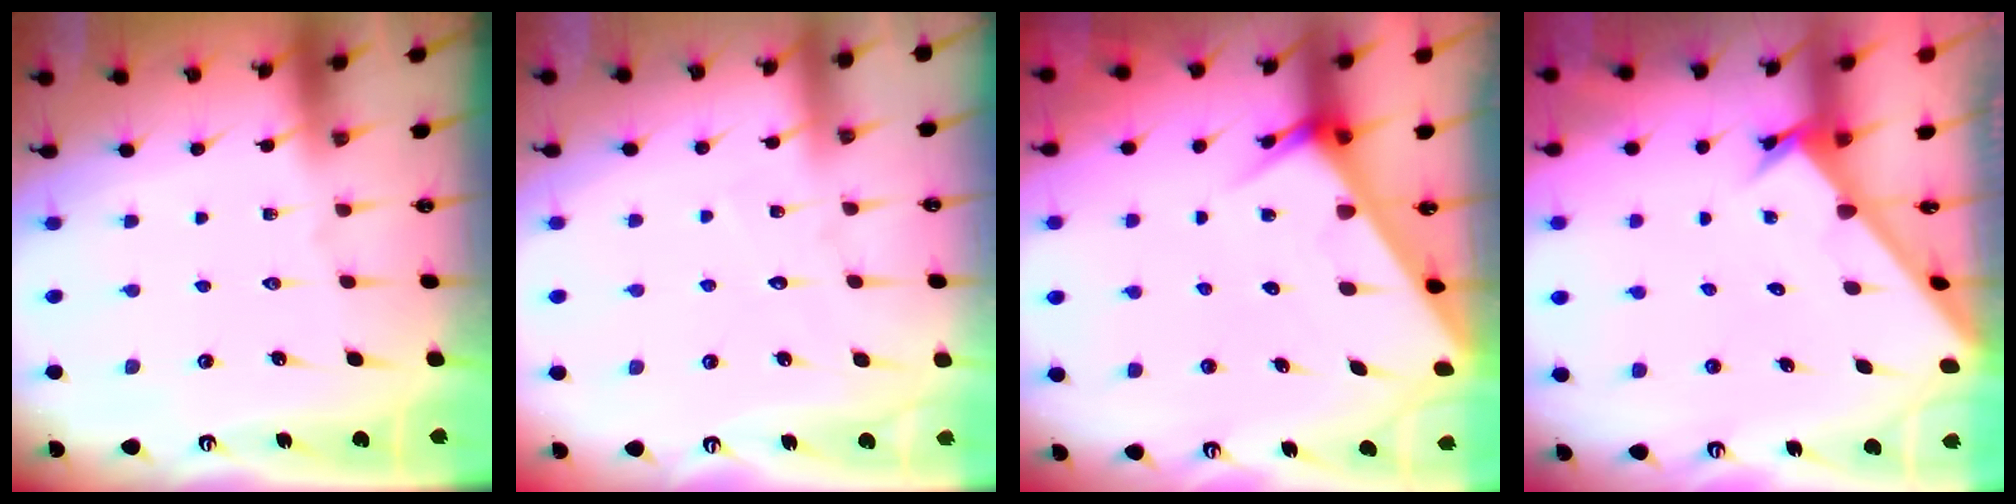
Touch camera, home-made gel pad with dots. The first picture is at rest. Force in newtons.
{"total": 3.6, "press": 3.6, "slide": 0.4}
{"total": 4.9, "press": 4.8, "slide": 0.5}
{"total": 2.5, "press": 2.5, "slide": 0.2}